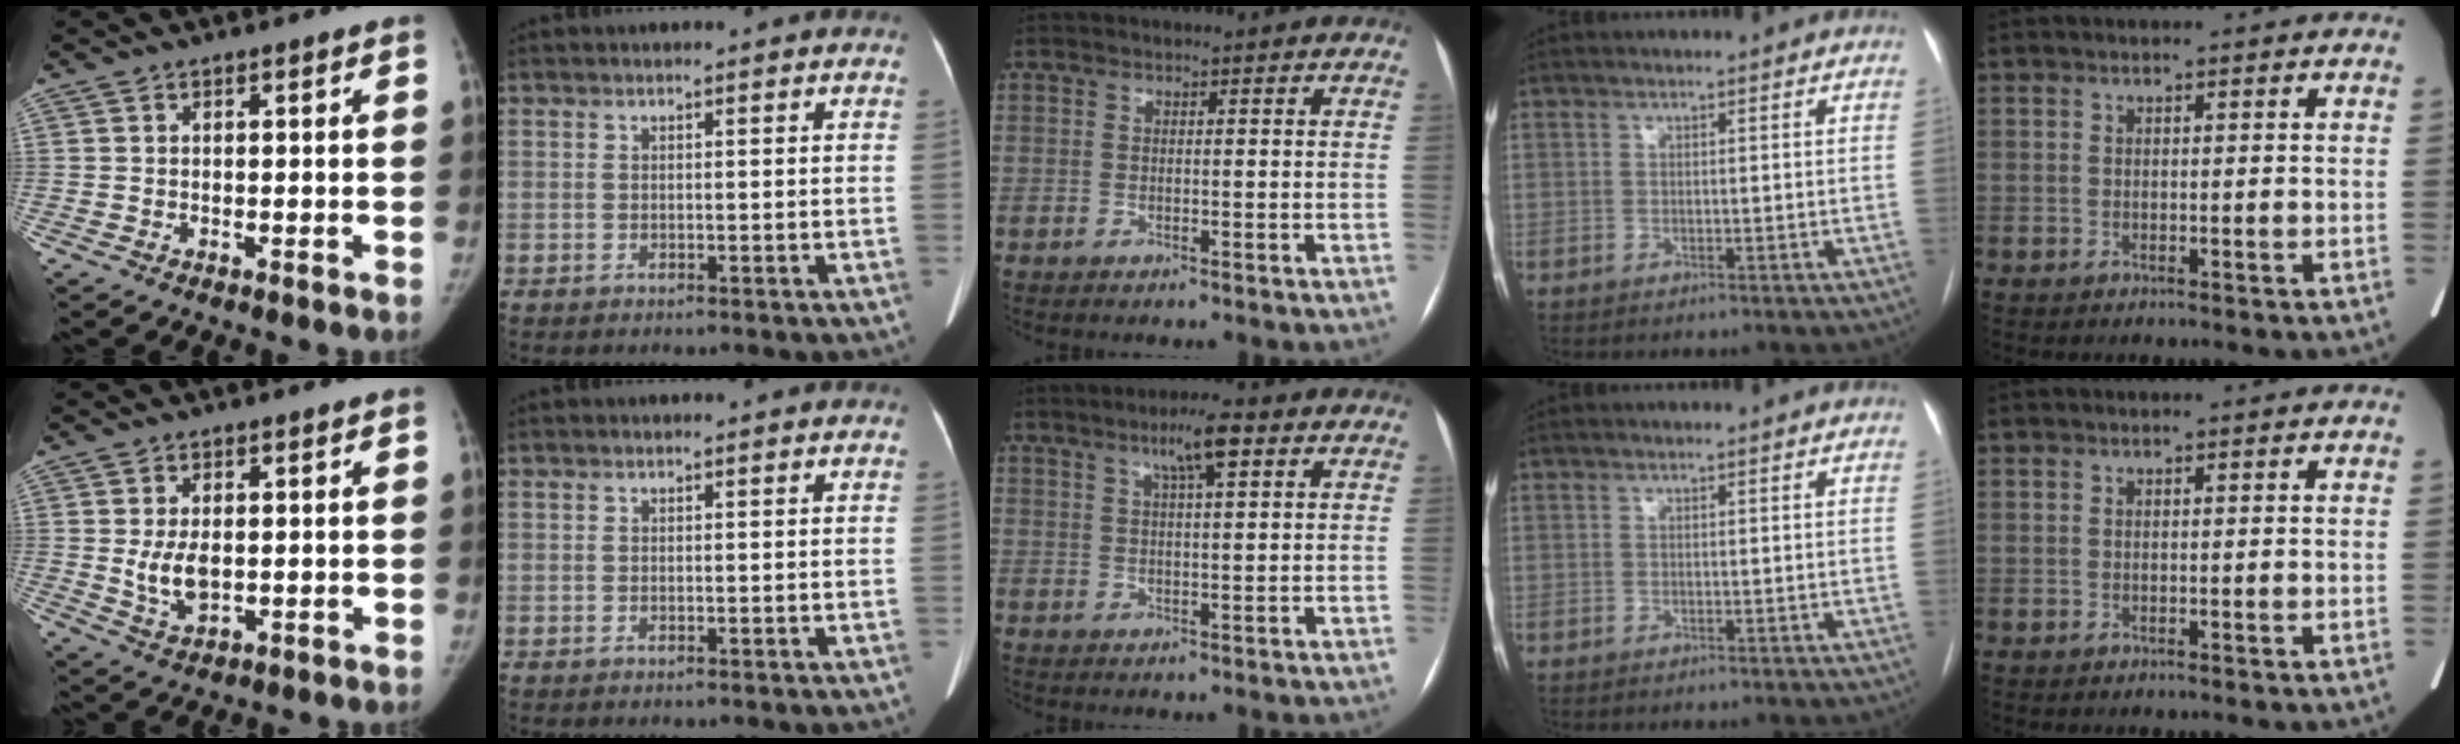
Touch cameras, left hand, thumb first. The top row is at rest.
{"thumb": {"total": 5.2, "force": [0.1, 3.0, 4.2], "torque": [-0.075, -0.010, 0.008]}, "middle": {"total": 5.5, "force": [2.9, 0.7, 4.7], "torque": [-0.082, 0.011, 0.047]}}